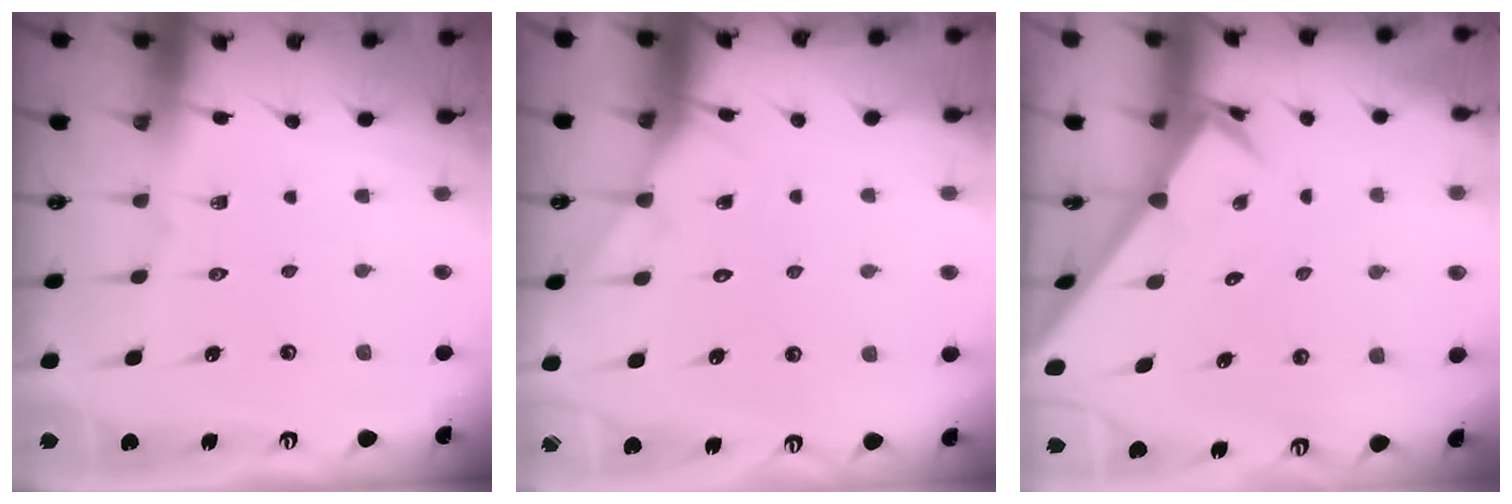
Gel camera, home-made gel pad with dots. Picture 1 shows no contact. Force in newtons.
{"total": 4.9, "press": 4.9, "slide": 0.5}
{"total": 2.5, "press": 2.5, "slide": 0.2}